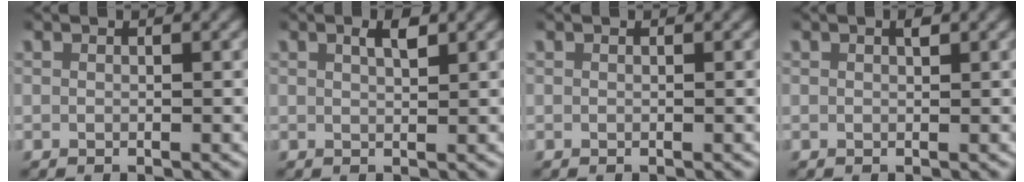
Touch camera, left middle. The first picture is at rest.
{"total": 1.7, "force": [0.9, 0.6, 1.4], "torque": [-0.023, 0.004, 0.013]}
{"total": 0.0}
{"total": 0.6, "force": [0.4, 0.2, 0.5], "torque": [-0.007, 0.002, 0.005]}